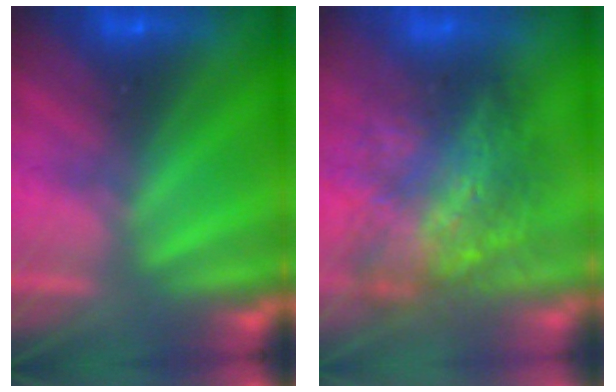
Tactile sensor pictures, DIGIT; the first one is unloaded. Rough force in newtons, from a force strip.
{"total": 10.6}